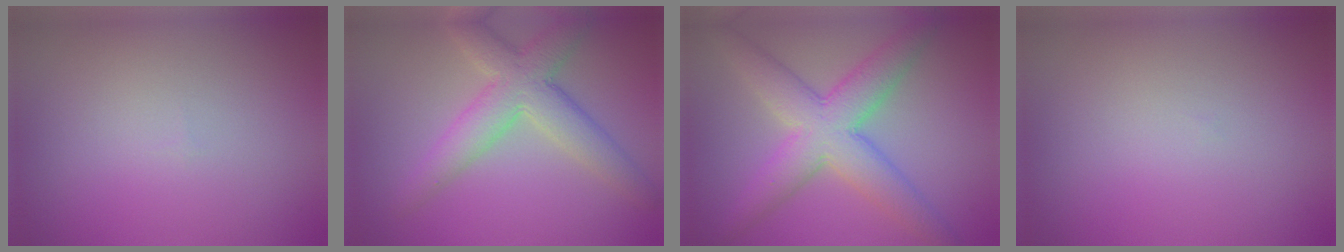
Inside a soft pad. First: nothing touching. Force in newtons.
{"total": 5.8, "press": 5.8, "slide": 0.4}
{"total": 7.2, "press": 7.2, "slide": 0.1}
{"total": 0.0}